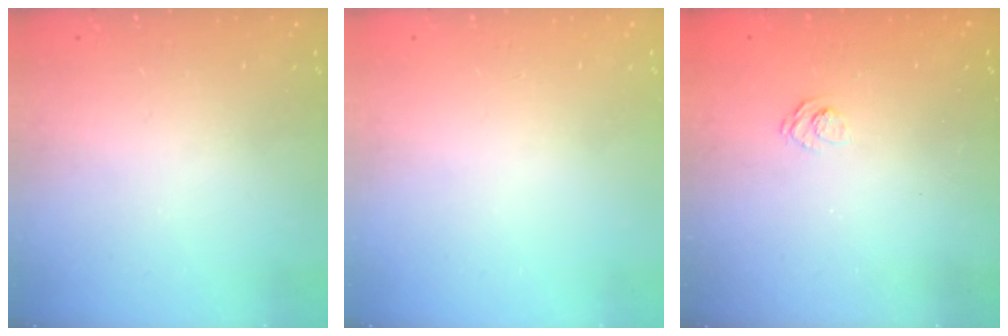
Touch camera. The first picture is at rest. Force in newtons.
{"total": 0.0}
{"total": 3.7, "press": 3.4, "slide": 1.3}